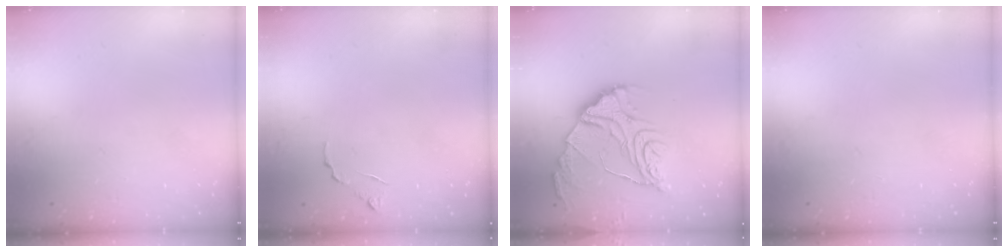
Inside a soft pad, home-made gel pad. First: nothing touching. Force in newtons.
{"total": 6.0, "press": 6.0, "slide": 0.3}
{"total": 15.7, "press": 15.6, "slide": 1.1}
{"total": 0.0}